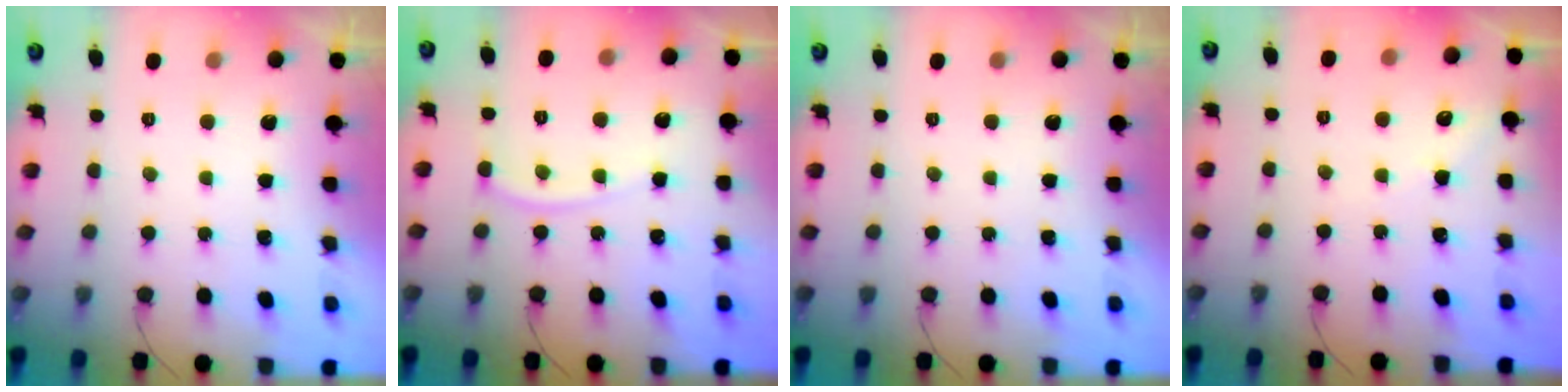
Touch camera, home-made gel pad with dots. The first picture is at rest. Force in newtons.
{"total": 6.6, "press": 6.6, "slide": 0.9}
{"total": 0.0}
{"total": 3.0, "press": 3.0, "slide": 0.4}